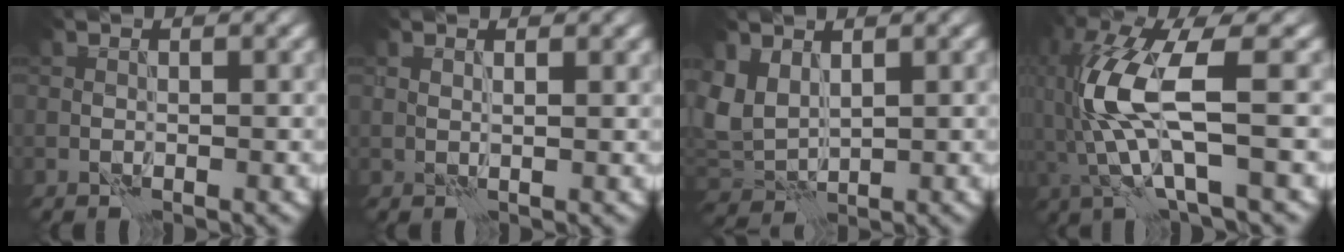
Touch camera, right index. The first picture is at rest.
{"total": 1.1, "force": [0.9, 0.1, 0.6], "torque": [-0.011, -0.006, 0.019]}
{"total": 3.6, "force": [1.8, 2.5, 1.8], "torque": [-0.050, -0.006, 0.037]}
{"total": 8.5, "force": [0.1, 2.3, 8.2], "torque": [-0.198, 0.003, 0.008]}